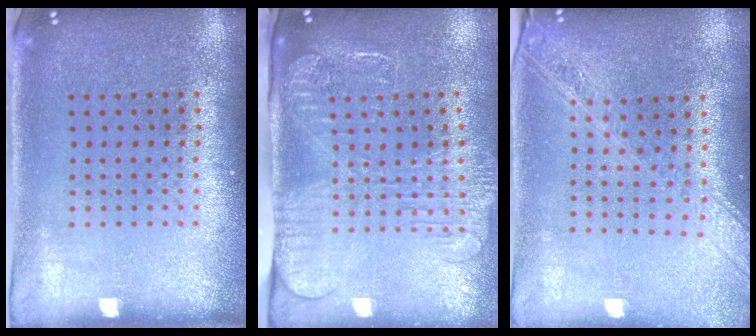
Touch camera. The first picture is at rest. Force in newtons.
{"total": 2.6, "press": 2.0, "slide": 1.7}
{"total": 2.0, "press": 1.8, "slide": 1.0}